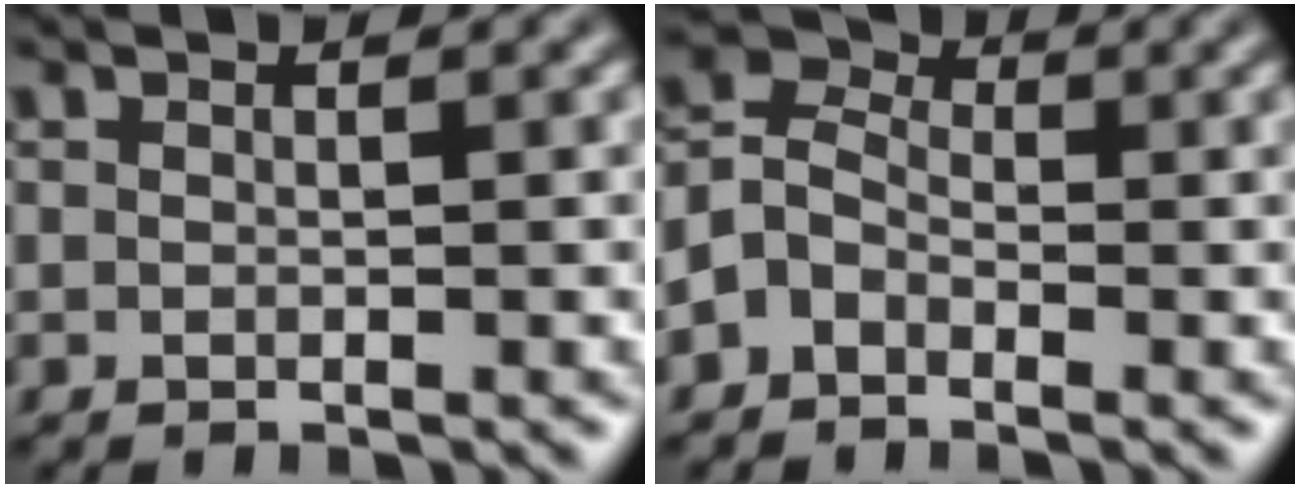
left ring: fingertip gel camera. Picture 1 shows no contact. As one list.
[{"total": 3.2, "force": [-1.6, 2.4, 1.4], "torque": [-0.031, 0.010, -0.045]}]